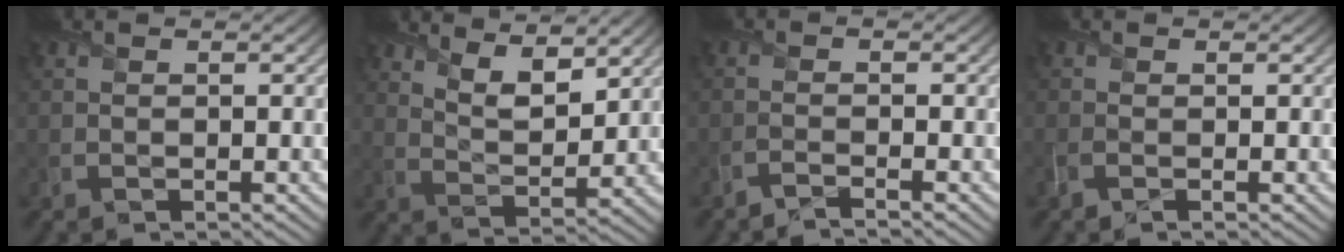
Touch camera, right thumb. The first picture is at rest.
{"total": 7.6, "force": [5.4, 2.5, 4.7], "torque": [-0.087, -0.014, 0.104]}
{"total": 1.7, "force": [-1.3, 0.2, 1.0], "torque": [-0.009, 0.002, -0.040]}
{"total": 1.2, "force": [-0.5, 0.4, 1.0], "torque": [-0.031, -0.003, -0.014]}